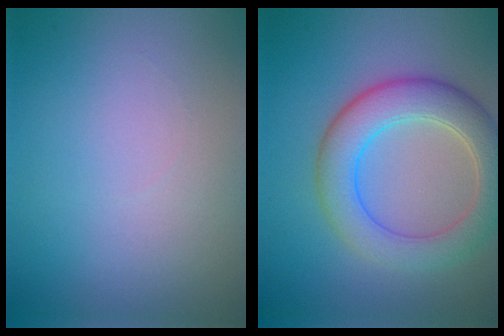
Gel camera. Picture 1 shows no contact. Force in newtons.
{"total": 6.1, "press": 6.1, "slide": 0.2}